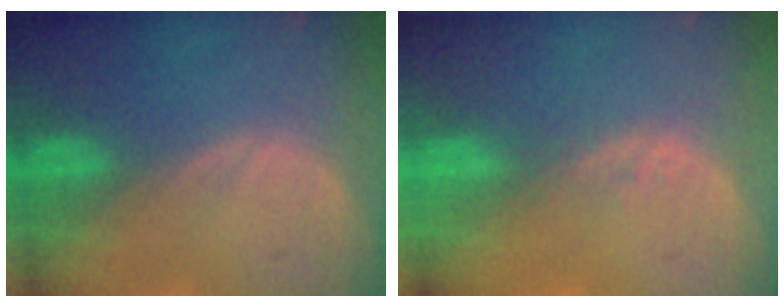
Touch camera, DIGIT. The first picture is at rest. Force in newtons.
{"total": 1.8, "press": 1.5, "slide": 1.0}